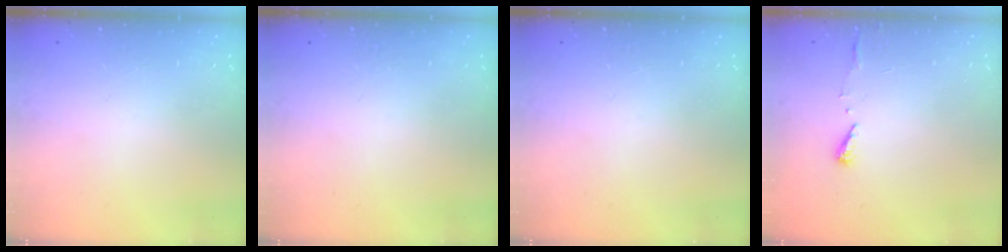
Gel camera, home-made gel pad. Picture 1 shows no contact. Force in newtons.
{"total": 0.0}
{"total": 0.0}
{"total": 6.3, "press": 6.3, "slide": 0.5}